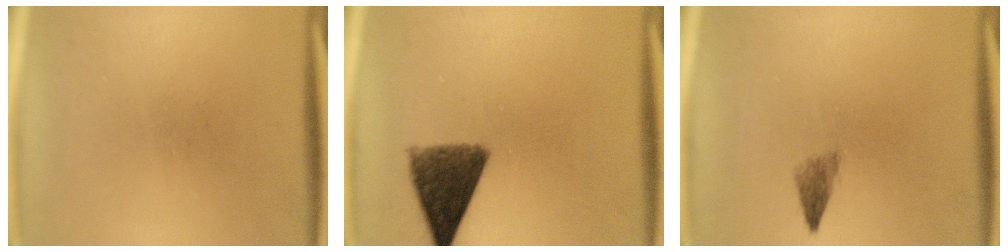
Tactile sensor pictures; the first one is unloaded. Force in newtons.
{"total": 9.7}
{"total": 1.9}